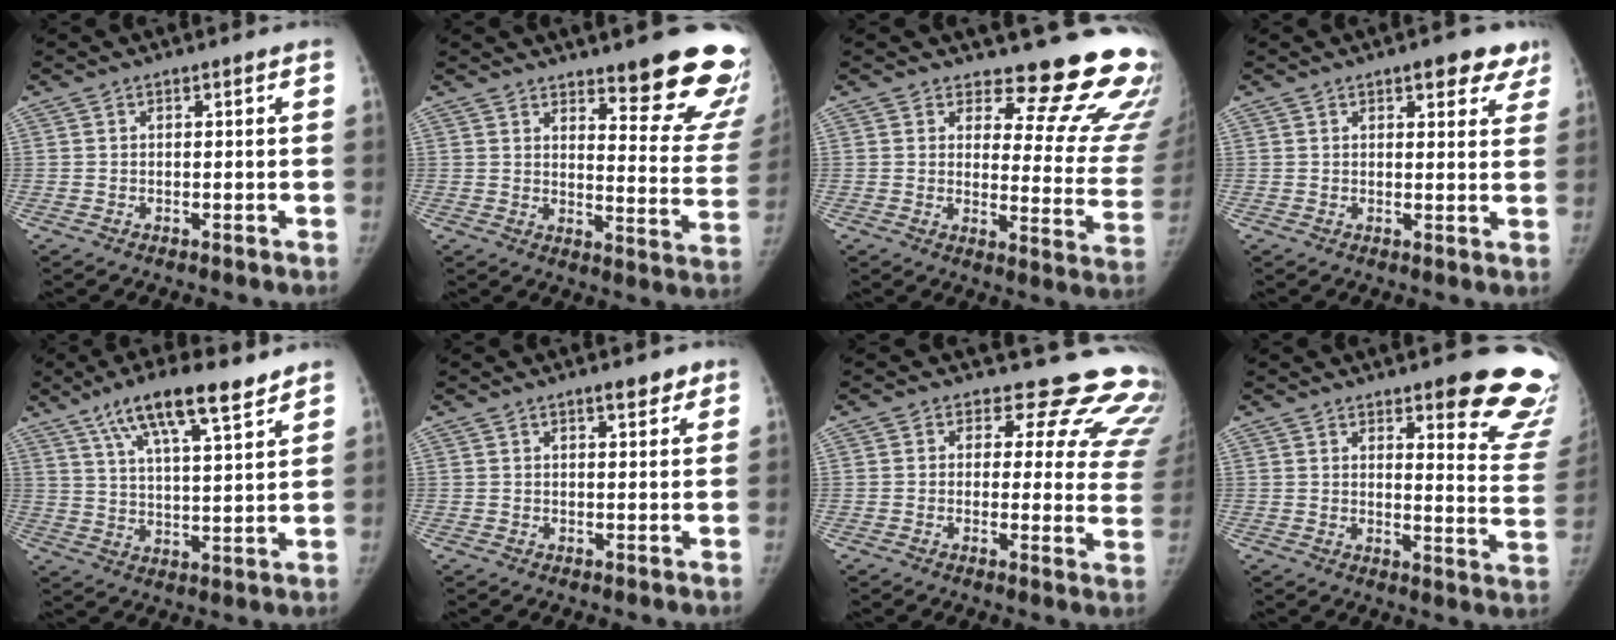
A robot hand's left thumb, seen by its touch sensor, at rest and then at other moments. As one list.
[{"total": 18.6, "force": [12.9, 4.5, 12.6], "torque": [-0.120, -0.094, 0.161]}, {"total": 17.9, "force": [15.7, 5.3, 6.8], "torque": [-0.029, -0.159, 0.170]}, {"total": 7.2, "force": [4.6, 3.2, 4.4], "torque": [-0.012, -0.016, 0.052]}, {"total": 13.9, "force": [9.3, 3.4, 9.8], "torque": [-0.145, -0.033, 0.162]}, {"total": 2.7, "force": [1.8, 1.0, 1.7], "torque": [-0.009, -0.009, 0.025]}, {"total": 16.8, "force": [13.9, 7.5, 5.7], "torque": [-0.021, -0.097, 0.126]}, {"total": 16.2, "force": [11.7, 3.8, 10.6], "torque": [-0.086, -0.089, 0.131]}]